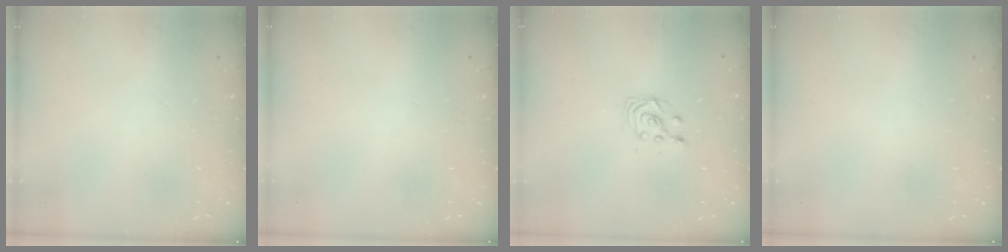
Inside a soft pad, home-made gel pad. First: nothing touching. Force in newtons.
{"total": 0.0}
{"total": 2.9, "press": 2.9, "slide": 0.1}
{"total": 0.0}